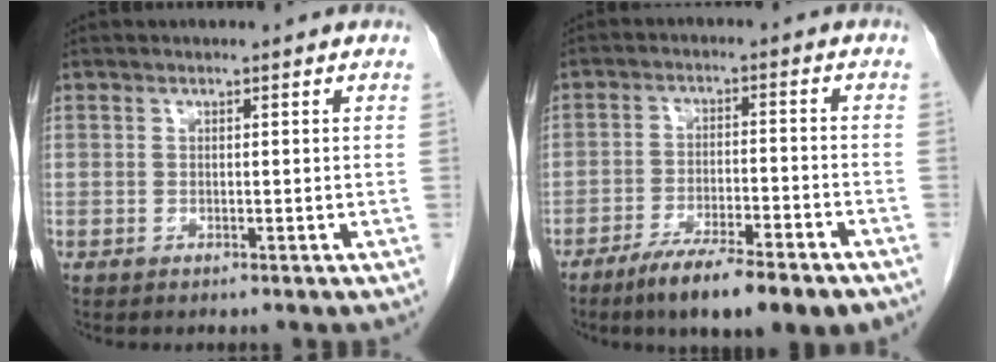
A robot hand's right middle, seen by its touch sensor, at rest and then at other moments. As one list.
[{"total": 11.1, "force": [-7.9, 1.3, 7.7], "torque": [-0.116, -0.020, -0.123]}]